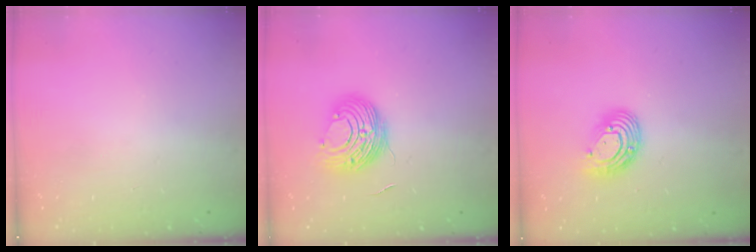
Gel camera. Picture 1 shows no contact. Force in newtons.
{"total": 9.9, "press": 9.9, "slide": 0.9}
{"total": 11.1, "press": 11.0, "slide": 1.1}